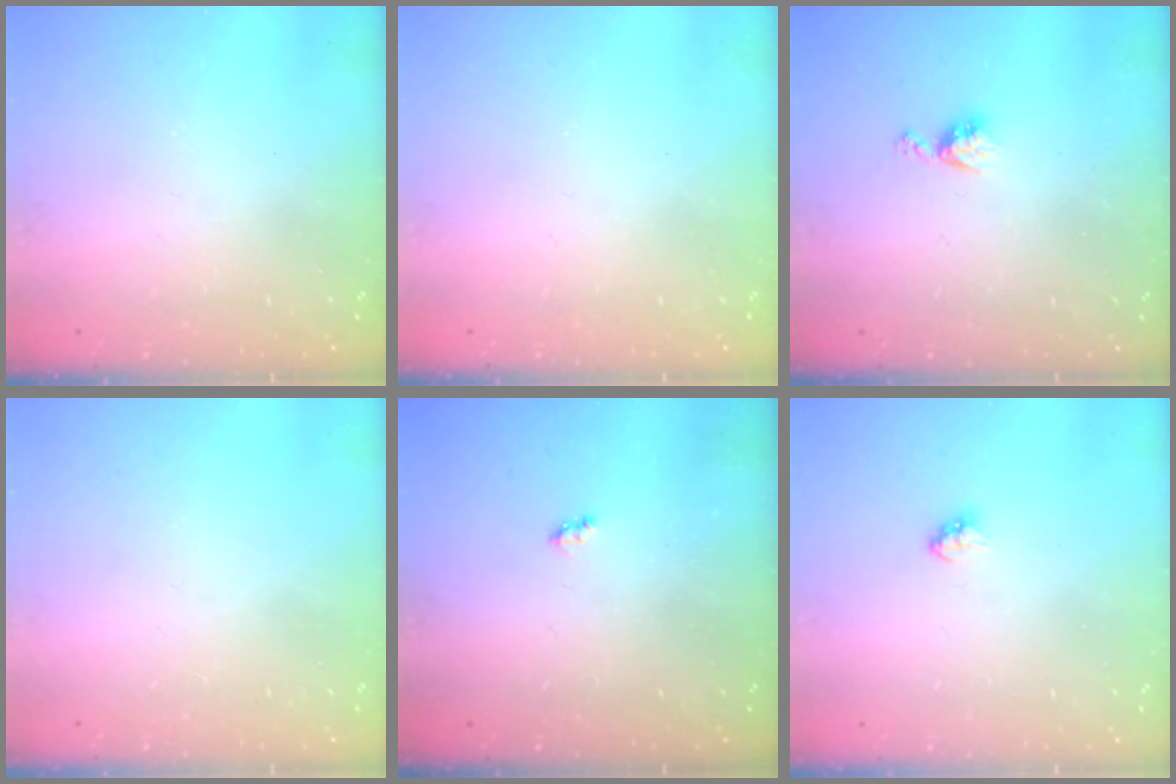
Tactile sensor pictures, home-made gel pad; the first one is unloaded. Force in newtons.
{"total": 0.0}
{"total": 5.5, "press": 5.5, "slide": 0.7}
{"total": 0.0}
{"total": 2.7, "press": 2.7, "slide": 0.4}
{"total": 2.9, "press": 2.9, "slide": 0.7}